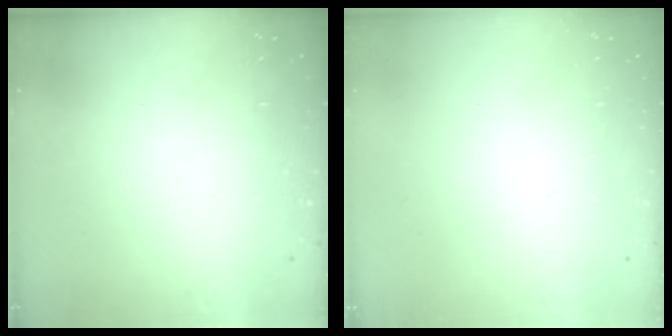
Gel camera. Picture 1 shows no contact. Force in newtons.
{"total": 0.0}